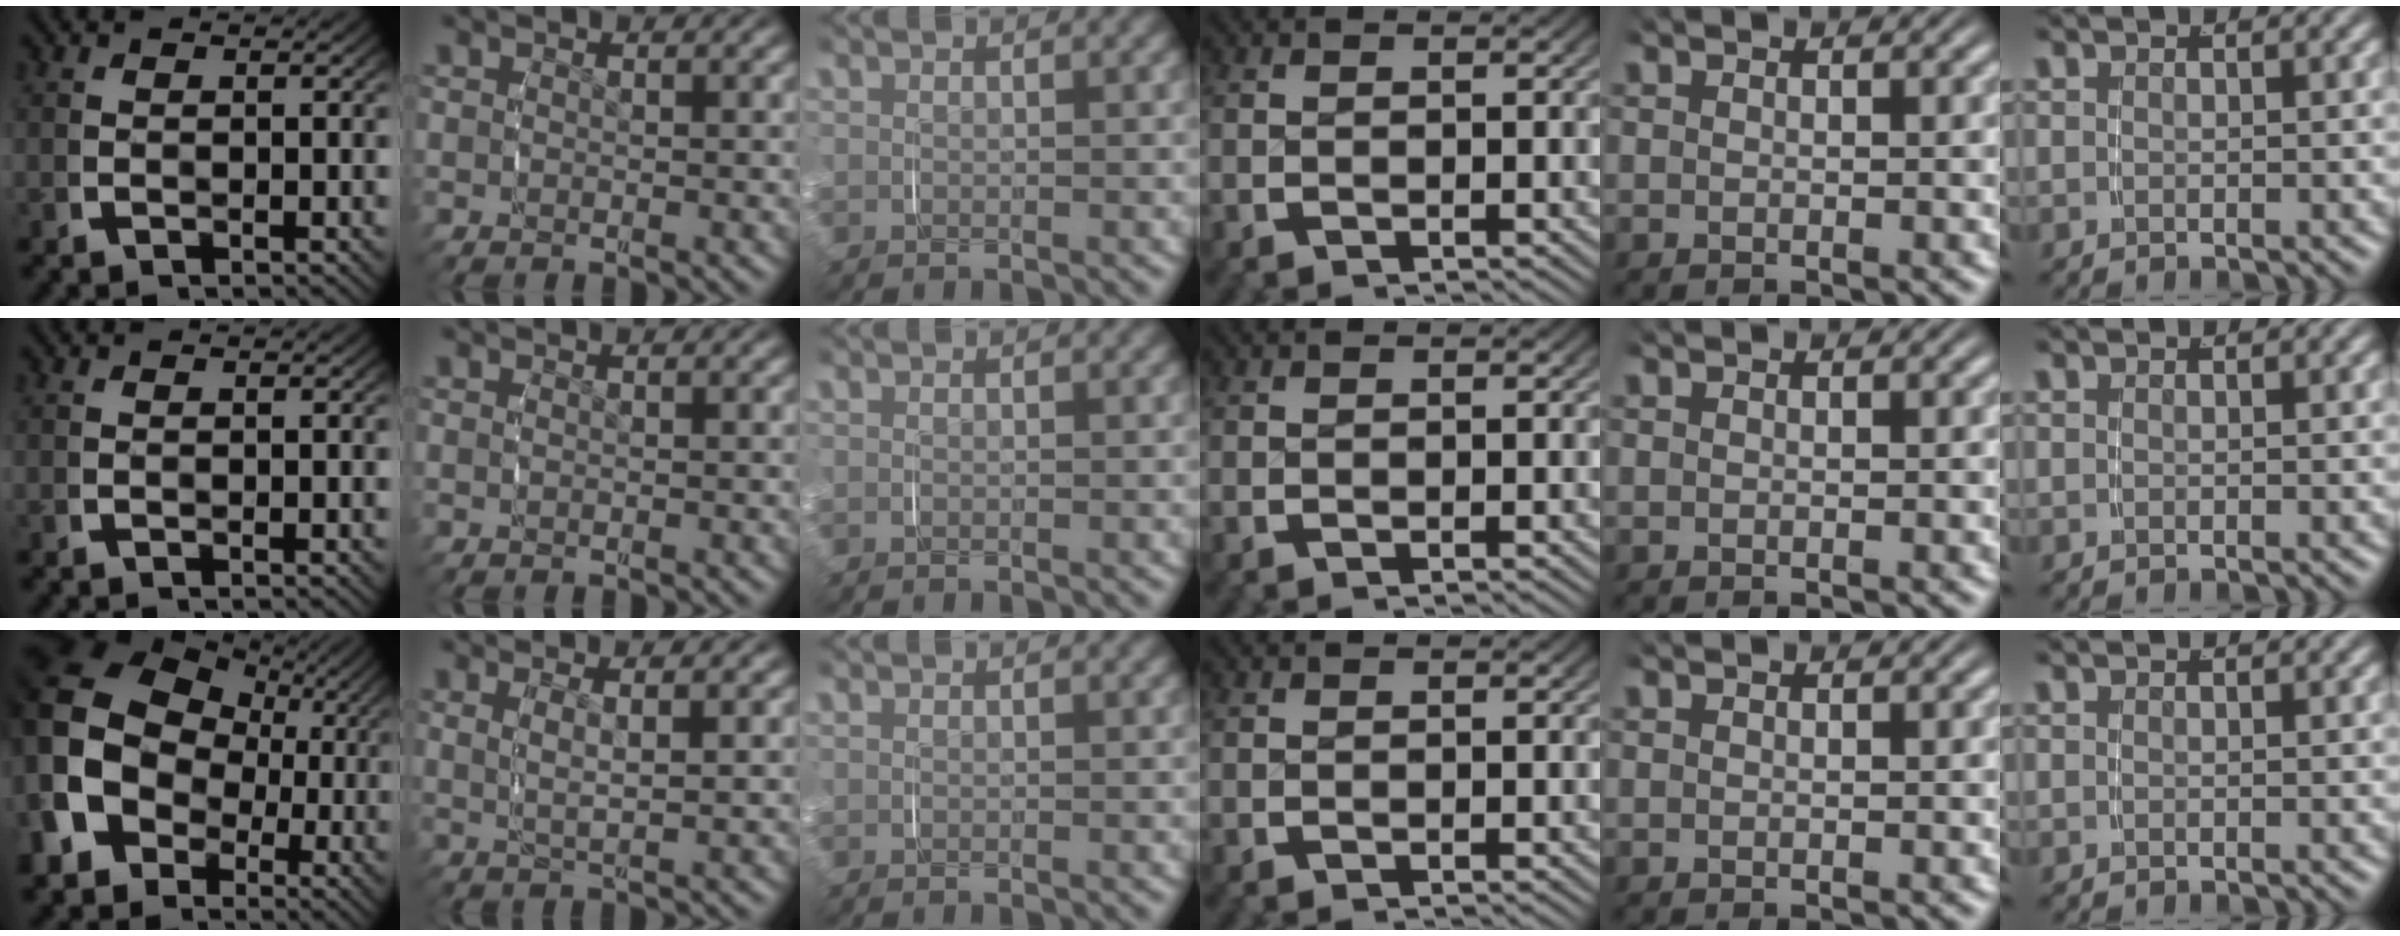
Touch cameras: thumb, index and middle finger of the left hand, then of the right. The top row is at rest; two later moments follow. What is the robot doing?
{"motion": "grasp_and_lifting", "object": "napkin"}